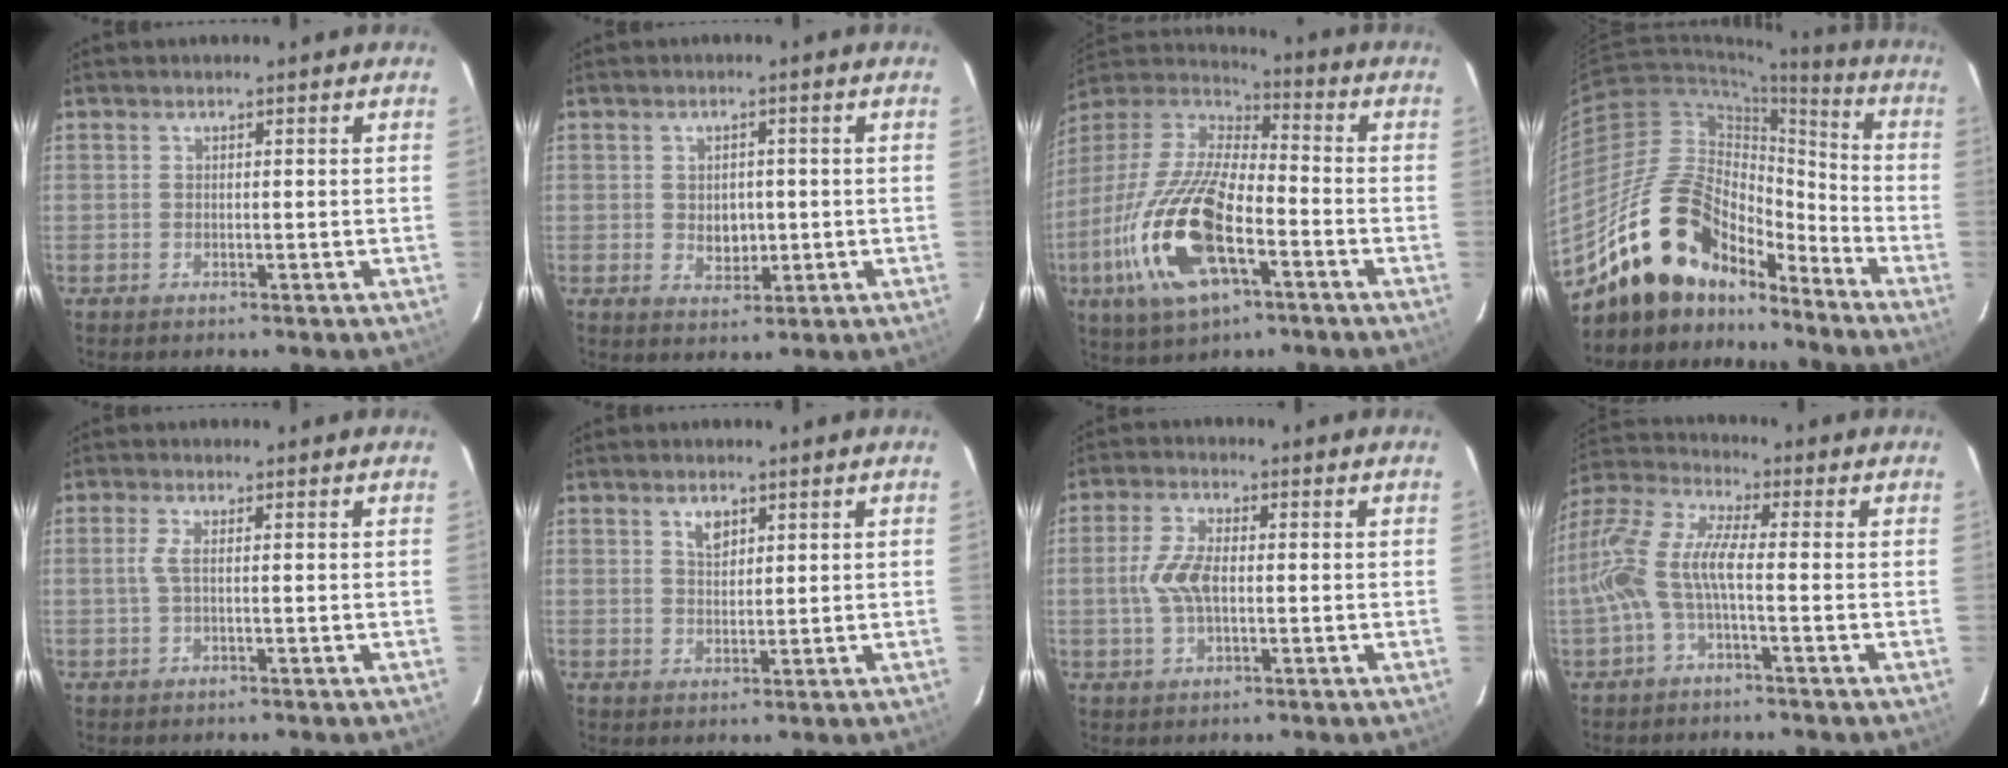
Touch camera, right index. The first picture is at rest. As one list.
[{"total": 4.3, "force": [-0.2, 3.3, 2.7], "torque": [-0.043, -0.002, 0.002]}, {"total": 22.8, "force": [-8.6, 9.3, 18.9], "torque": [-0.401, -0.038, -0.165]}, {"total": 19.9, "force": [-15.1, 9.5, 8.8], "torque": [-0.163, 0.021, -0.250]}, {"total": 1.9, "force": [0.0, 0.1, 1.9], "torque": [-0.042, 0.001, -0.003]}, {"total": 2.4, "force": [1.5, 1.3, 1.4], "torque": [-0.021, 0.003, 0.027]}, {"total": 6.2, "force": [-0.4, 2.8, 5.6], "torque": [-0.119, 0.005, -0.005]}, {"total": 11.1, "force": [-2.2, 3.0, 10.4], "torque": [-0.221, 0.009, -0.048]}]